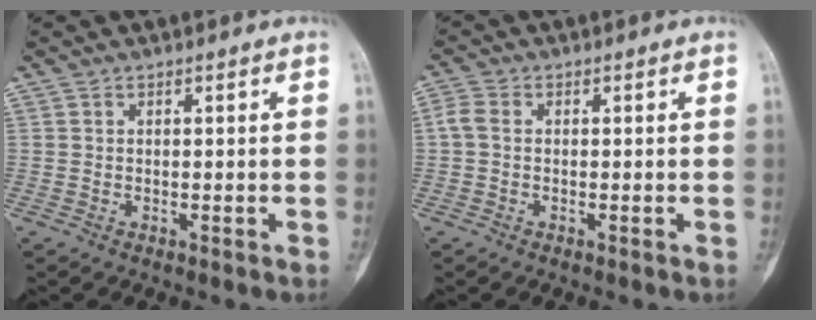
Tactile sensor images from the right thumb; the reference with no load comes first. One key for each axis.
{"total": 2.7, "fx": -0.4, "fy": 1.8, "fz": 1.9, "tx": -0.048, "ty": 0.005, "tz": -0.019}